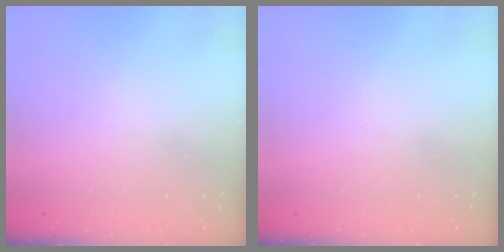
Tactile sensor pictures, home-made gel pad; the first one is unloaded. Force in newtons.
{"total": 0.0}